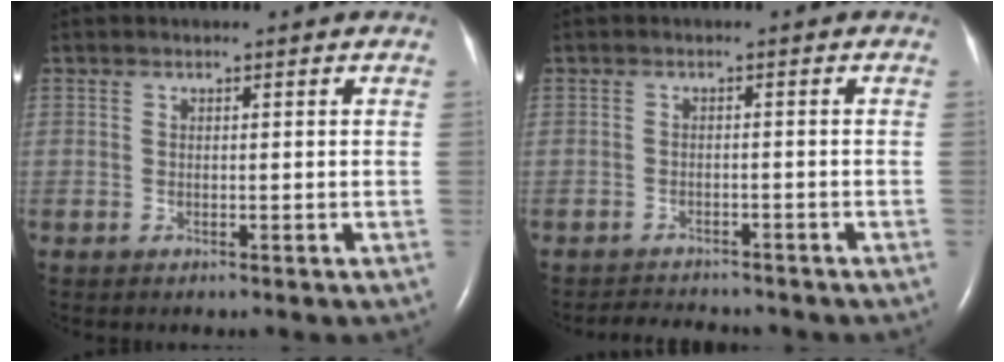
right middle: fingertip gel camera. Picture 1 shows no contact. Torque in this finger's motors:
{"motor_torque": [0.22, -0.23, -0.03, -0.01]}